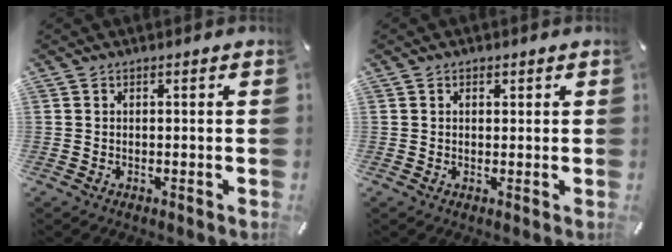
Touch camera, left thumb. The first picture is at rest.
{"total": 1.1, "force": [0.4, 1.0, 0.3], "torque": [0.001, 0.002, 0.004]}